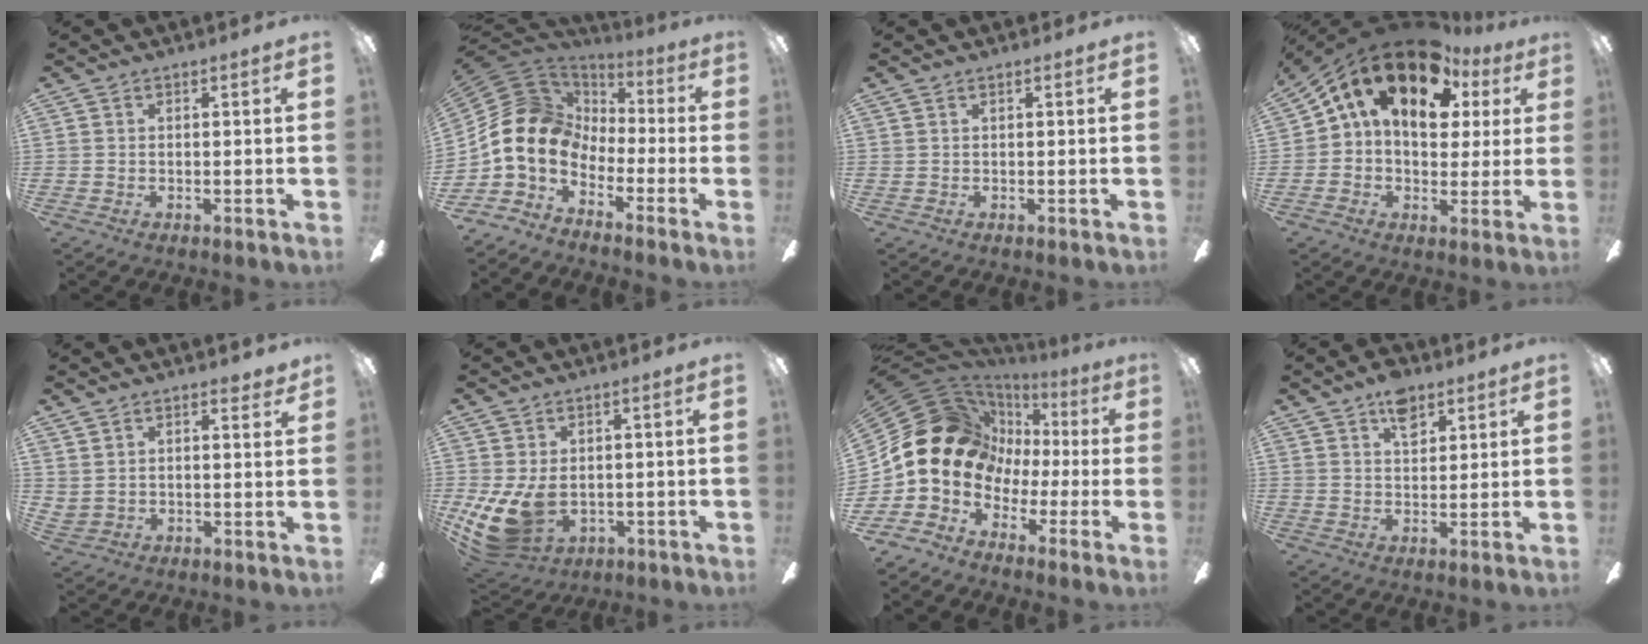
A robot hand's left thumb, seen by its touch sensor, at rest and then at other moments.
{"total": 13.4, "force": [-1.9, 10.8, 7.7], "torque": [-0.199, 0.007, -0.041]}
{"total": 0.6, "force": [0.2, 0.1, 0.5], "torque": [-0.011, 0.001, 0.003]}
{"total": 18.9, "force": [9.9, 10.8, 11.9], "torque": [-0.210, -0.039, 0.171]}
{"total": 4.0, "force": [3.6, 1.7, 0.8], "torque": [-0.015, -0.015, 0.068]}
{"total": 10.6, "force": [-1.3, 7.2, 7.7], "torque": [-0.171, -0.011, -0.019]}
{"total": 18.5, "force": [1.4, 15.9, 9.3], "torque": [-0.195, -0.020, 0.048]}
{"total": 7.1, "force": [4.3, 4.0, 4.0], "torque": [-0.048, -0.013, 0.074]}